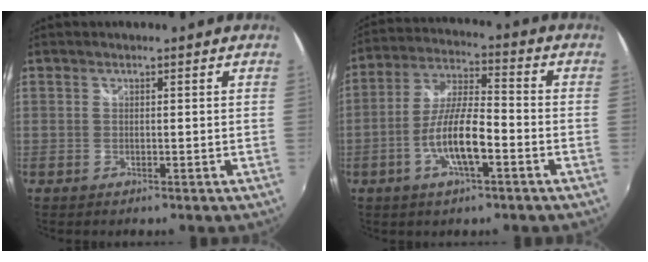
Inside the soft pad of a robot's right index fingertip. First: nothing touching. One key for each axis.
{"total": 10.5, "fx": -4.1, "fy": 2.6, "fz": 9.3, "tx": -0.190, "ty": 0.000, "tz": -0.075}